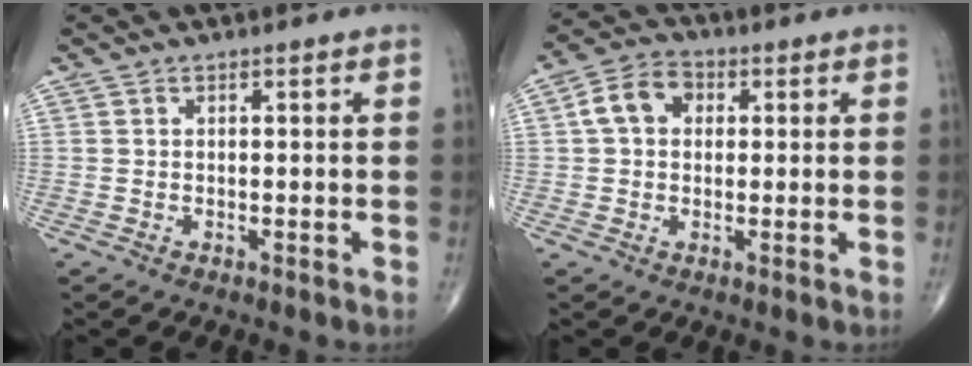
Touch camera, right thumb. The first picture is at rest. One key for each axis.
{"total": 6.9, "fx": 1.2, "fy": 5.2, "fz": 4.4, "tx": -0.071, "ty": 0.019, "tz": 0.012}